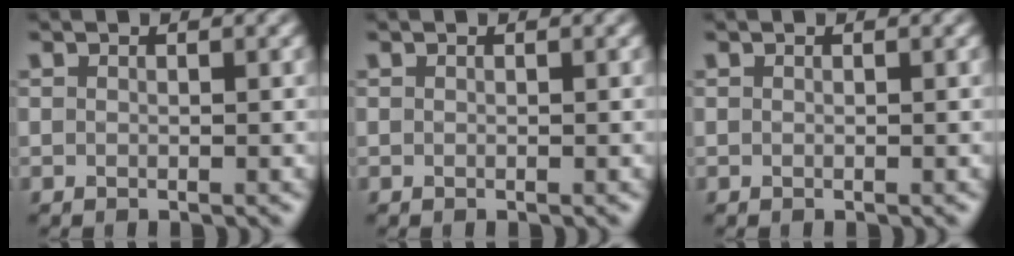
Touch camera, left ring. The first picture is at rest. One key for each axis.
{"total": 0.0}
{"total": 0.0}